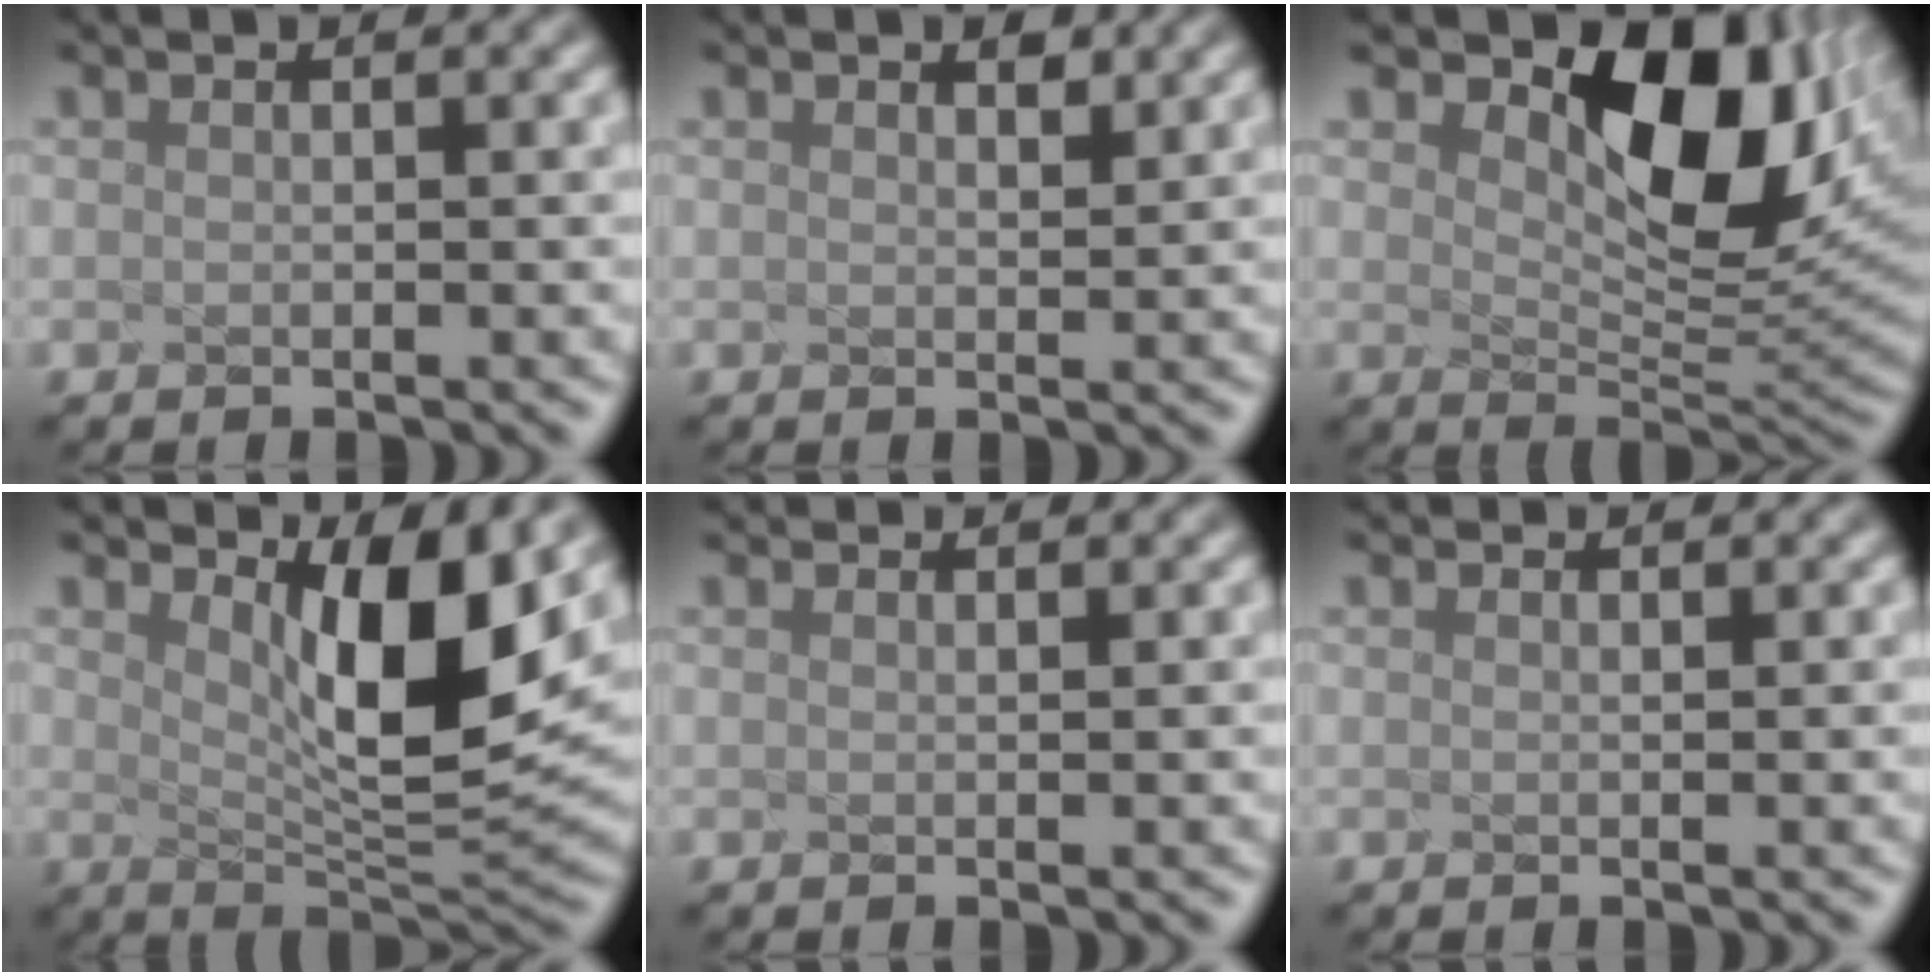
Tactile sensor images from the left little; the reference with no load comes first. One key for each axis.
{"total": 0.5, "fx": 0.4, "fy": -0.3, "fz": -0.1, "tx": -0.004, "ty": -0.001, "tz": 0.018}
{"total": 6.6, "fx": 2.4, "fy": 3.3, "fz": 5.1, "tx": -0.097, "ty": -0.011, "tz": 0.061}
{"total": 6.0, "fx": 2.1, "fy": 1.4, "fz": 5.5, "tx": -0.111, "ty": -0.021, "tz": 0.063}
{"total": 2.1, "fx": 1.8, "fy": 0.7, "fz": 0.9, "tx": -0.007, "ty": 0.024, "tz": 0.014}
{"total": 1.4, "fx": 1.2, "fy": 0.5, "fz": 0.6, "tx": 0.000, "ty": 0.016, "tz": 0.004}